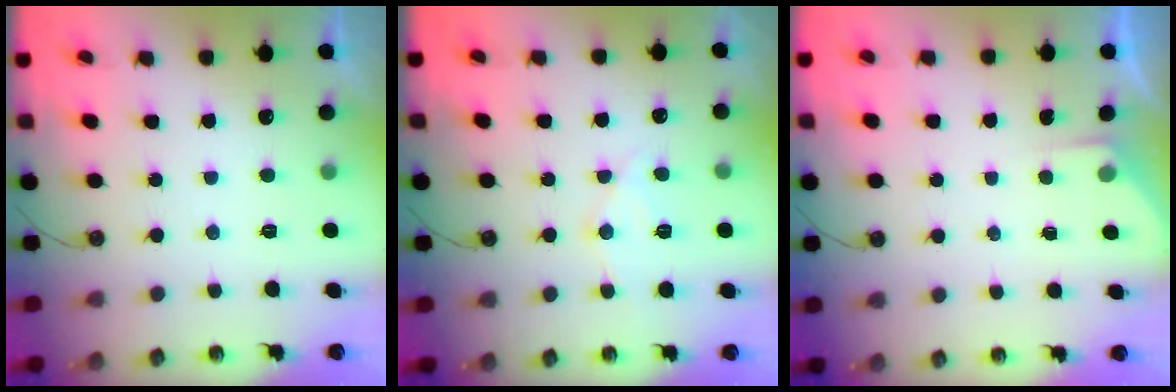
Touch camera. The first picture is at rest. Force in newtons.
{"total": 9.9, "press": 9.9, "slide": 0.8}
{"total": 2.7, "press": 2.7, "slide": 0.4}